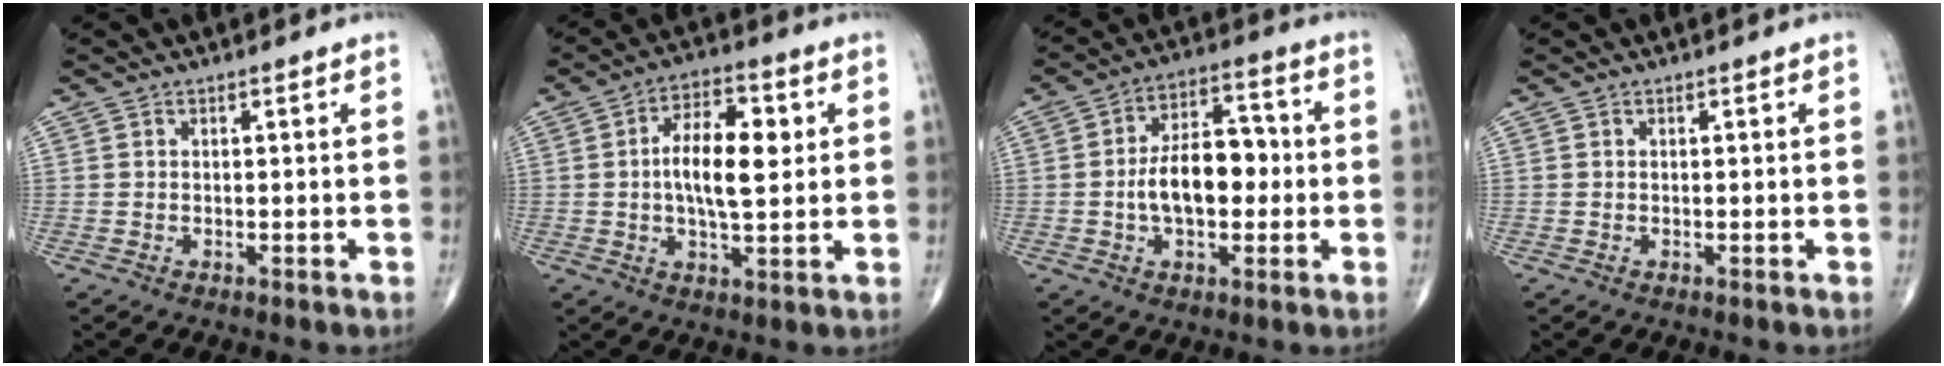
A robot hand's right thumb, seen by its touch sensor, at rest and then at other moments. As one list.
[{"total": 11.5, "force": [1.5, 5.0, 10.3], "torque": [-0.159, 0.005, 0.019]}, {"total": 12.2, "force": [-1.0, 7.0, 9.9], "torque": [-0.144, 0.030, -0.022]}, {"total": 0.0}]